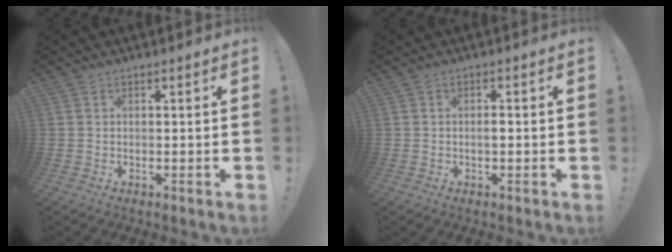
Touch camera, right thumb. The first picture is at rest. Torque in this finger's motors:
{"motor_torque": [0.14, 0.16, -0.01, -0.04, 0.00]}